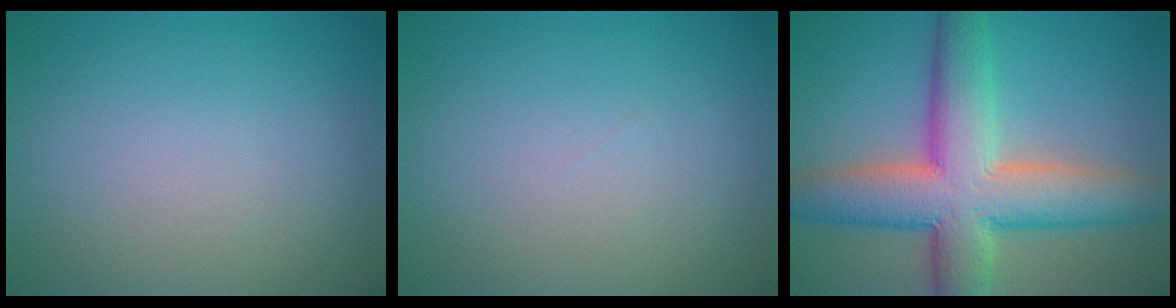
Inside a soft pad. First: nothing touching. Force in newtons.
{"total": 0.0}
{"total": 10.7, "press": 10.7, "slide": 0.4}